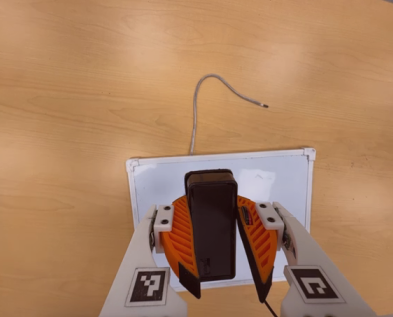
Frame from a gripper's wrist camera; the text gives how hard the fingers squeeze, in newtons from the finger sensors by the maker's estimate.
{"total": 9.3, "left": 9.3, "right": 9.2}